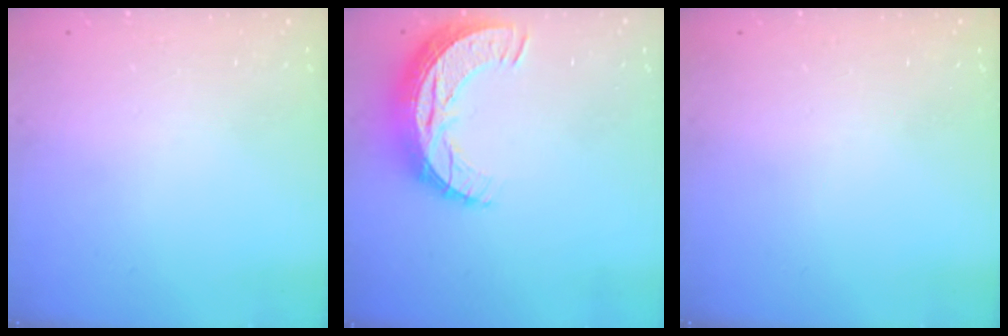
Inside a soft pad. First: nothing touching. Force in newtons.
{"total": 10.9, "press": 10.9, "slide": 0.7}
{"total": 0.0}